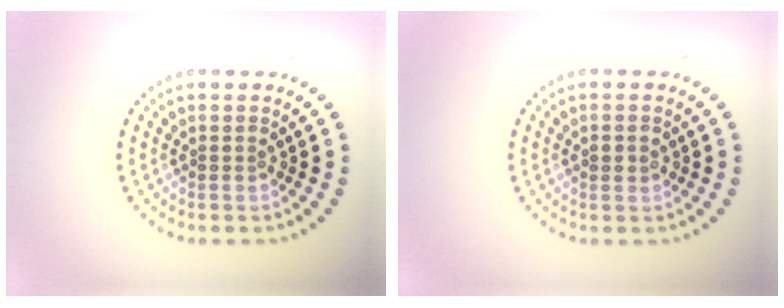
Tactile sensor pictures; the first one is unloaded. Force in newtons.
{"total": 1.3, "press": 1.3, "slide": 0.2}